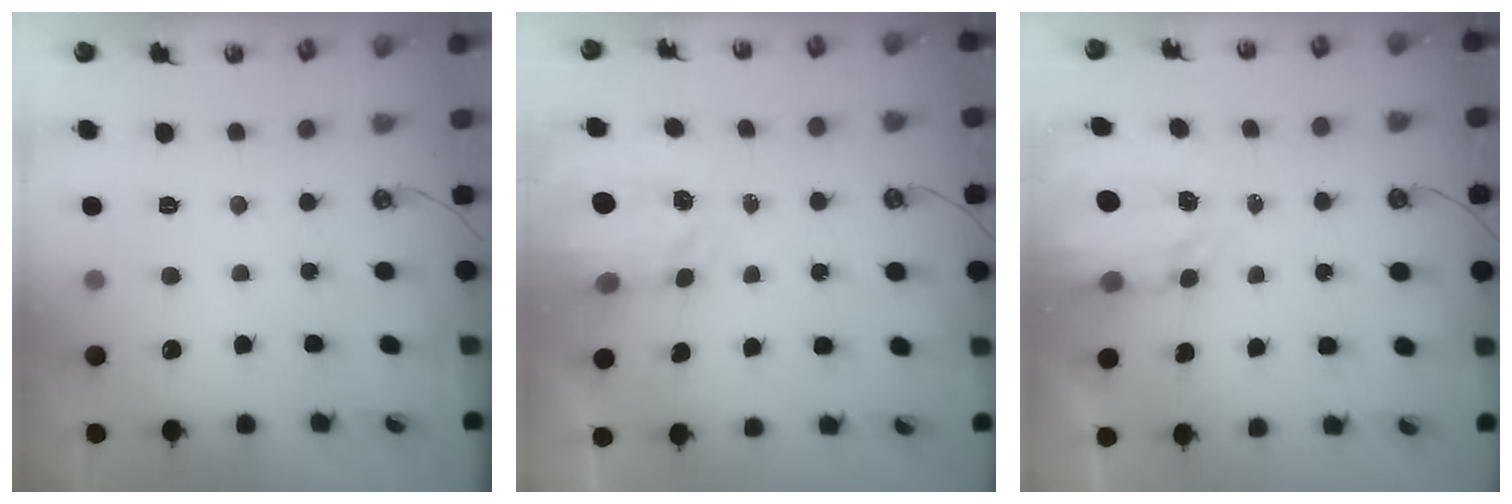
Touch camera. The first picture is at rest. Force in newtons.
{"total": 3.6, "press": 3.6, "slide": 0.4}
{"total": 3.9, "press": 3.9, "slide": 0.3}